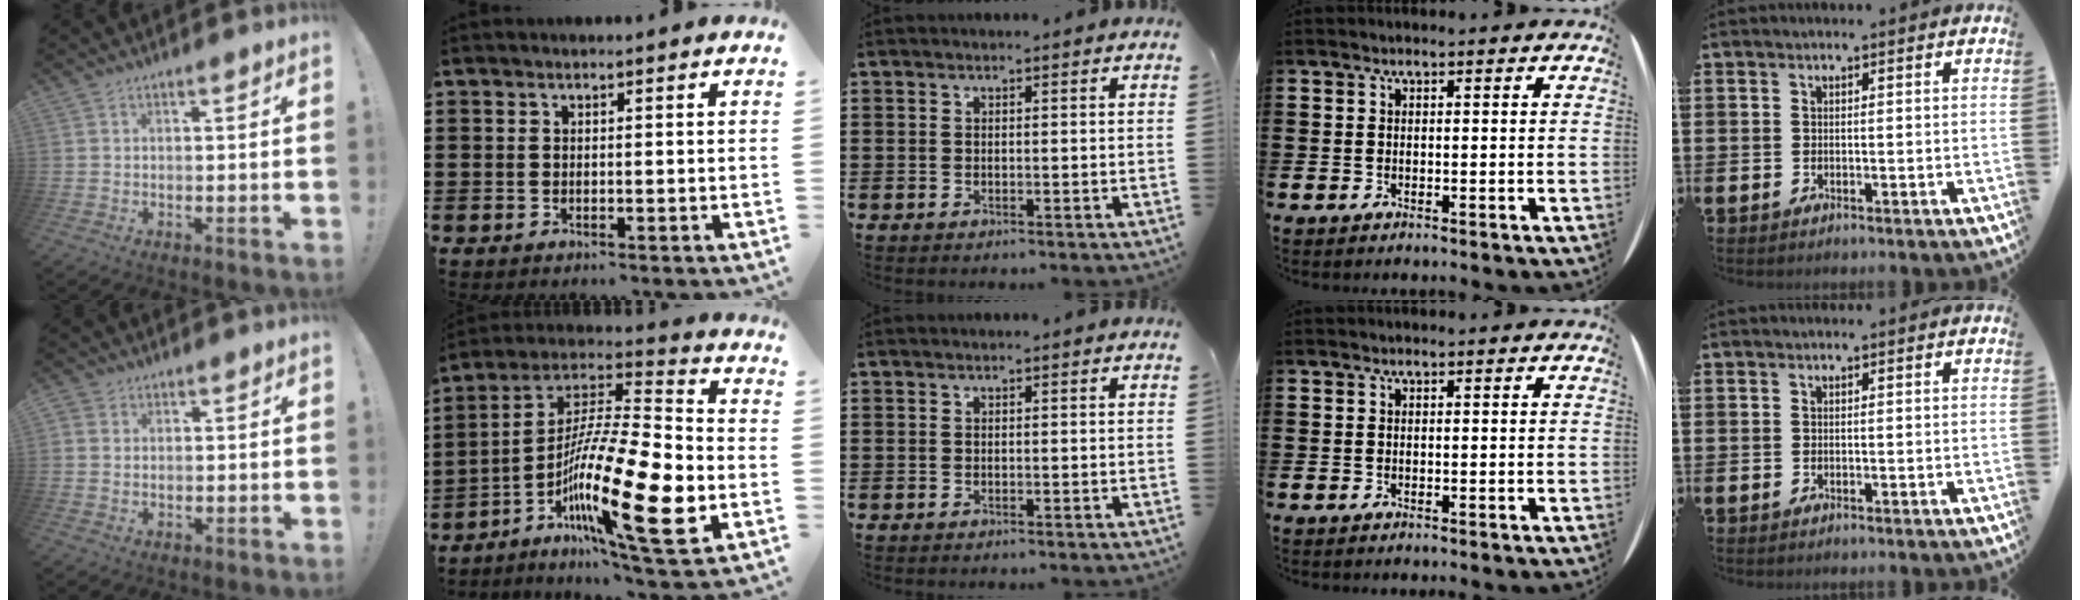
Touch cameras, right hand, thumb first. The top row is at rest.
{"thumb": {"total": 2.1, "force": [0.6, 1.9, 0.7], "torque": [-0.008, -0.003, 0.010]}, "index": {"total": 20.2, "force": [-7.7, 3.5, 18.4], "torque": [-0.354, -0.004, -0.130]}}